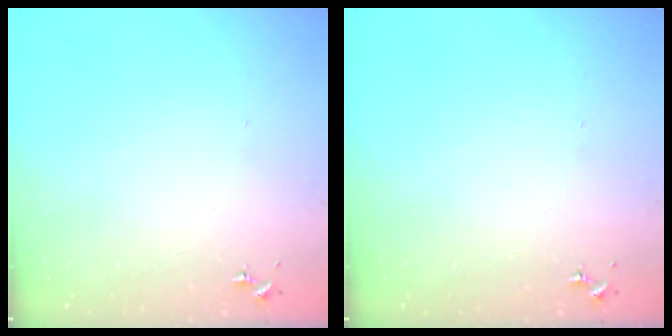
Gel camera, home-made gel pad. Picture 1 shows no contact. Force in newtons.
{"total": 0.0}